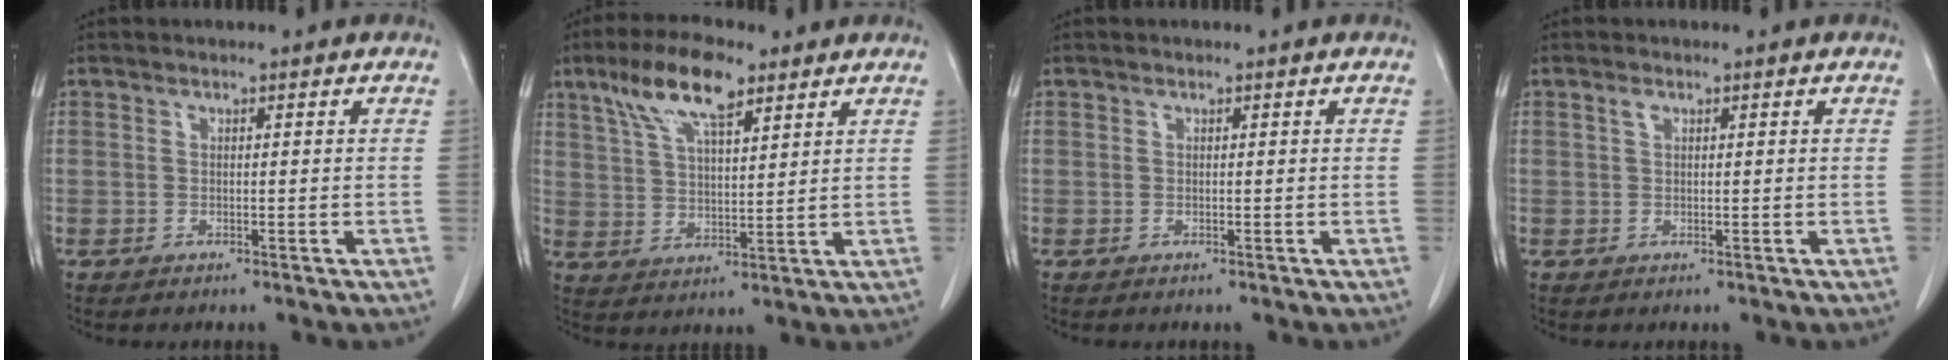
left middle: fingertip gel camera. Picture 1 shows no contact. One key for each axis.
{"total": 10.4, "fx": 6.5, "fy": 3.0, "fz": 7.6, "tx": -0.152, "ty": 0.018, "tz": 0.122}
{"total": 0.0}
{"total": 1.6, "fx": 0.9, "fy": 0.7, "fz": 1.1, "tx": -0.026, "ty": 0.006, "tz": 0.019}